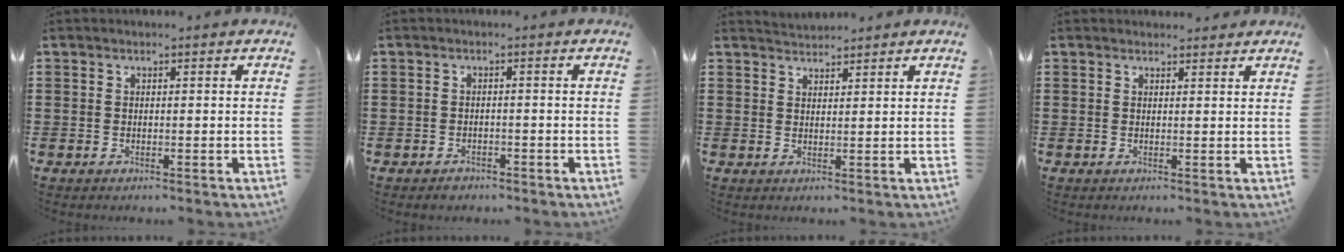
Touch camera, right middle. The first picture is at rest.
{"total": 1.0, "force": [-0.9, 0.5, 0.1], "torque": [-0.005, -0.002, -0.020]}
{"total": 2.1, "force": [2.1, 0.2, -0.2], "torque": [-0.001, 0.002, 0.040]}
{"total": 1.3, "force": [1.2, 0.2, 0.0], "torque": [0.006, -0.002, 0.022]}